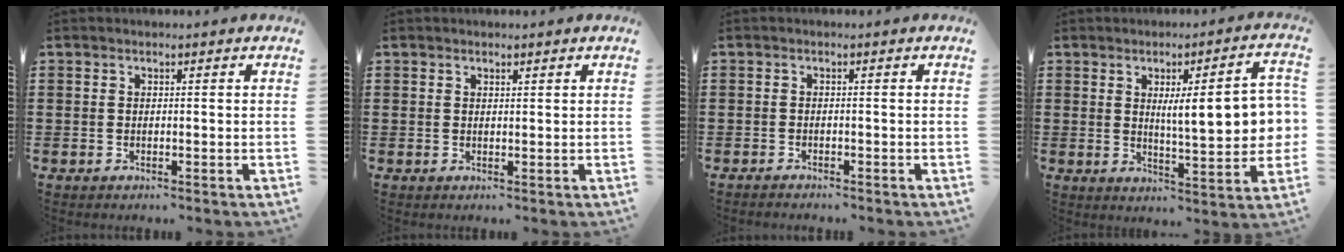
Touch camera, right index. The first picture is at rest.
{"total": 0.6, "force": [0.5, 0.3, 0.3], "torque": [-0.005, 0.002, 0.008]}
{"total": 1.0, "force": [-1.0, 0.1, 0.0], "torque": [-0.003, 0.002, -0.021]}
{"total": 9.9, "force": [1.5, 2.4, 9.5], "torque": [-0.142, -0.005, 0.015]}